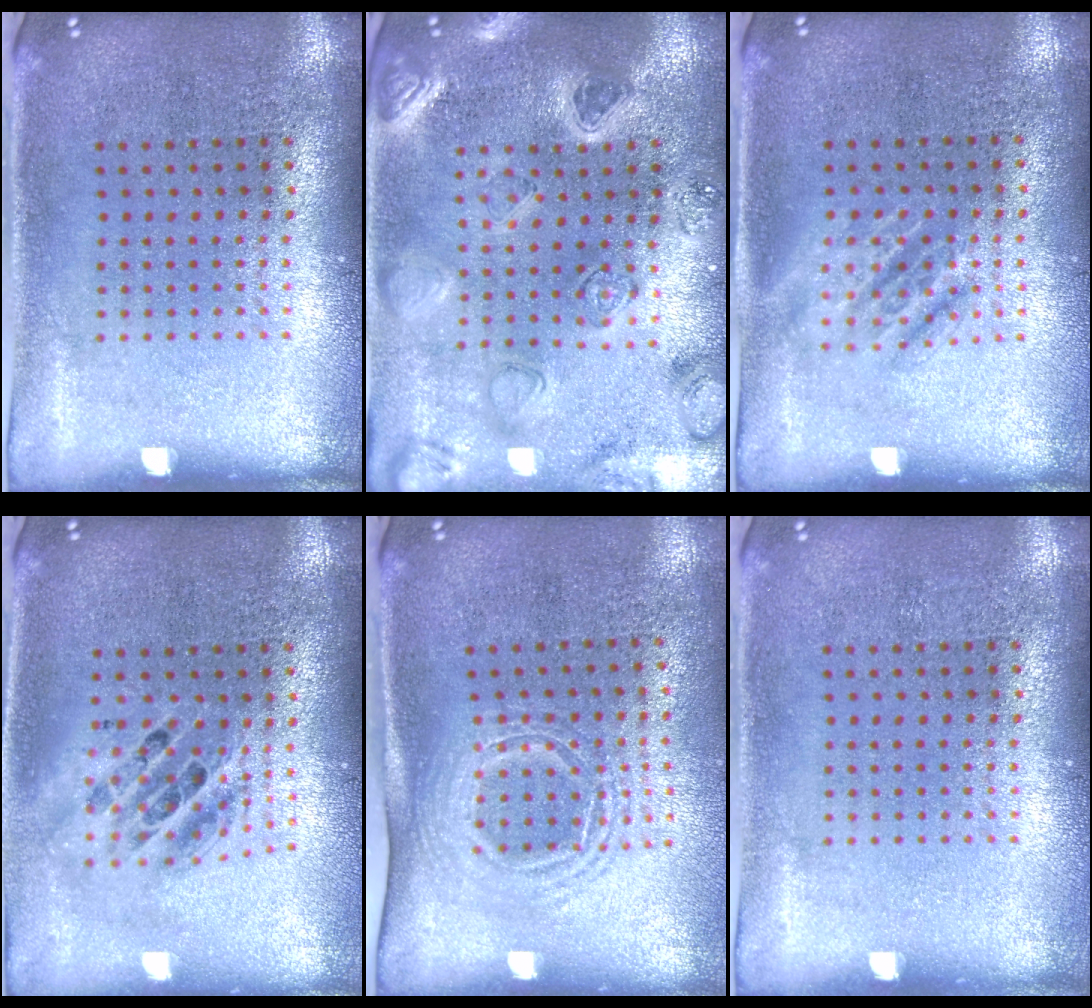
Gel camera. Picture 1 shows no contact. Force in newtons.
{"total": 2.2, "press": 2.2, "slide": 0.4}
{"total": 1.2, "press": 1.1, "slide": 0.5}
{"total": 1.7, "press": 1.4, "slide": 0.9}
{"total": 1.6, "press": 1.3, "slide": 1.0}
{"total": 0.0}